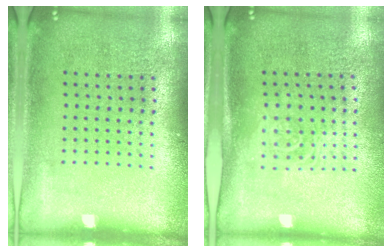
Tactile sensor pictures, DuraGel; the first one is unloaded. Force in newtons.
{"total": 1.6, "press": 1.3, "slide": 1.0}